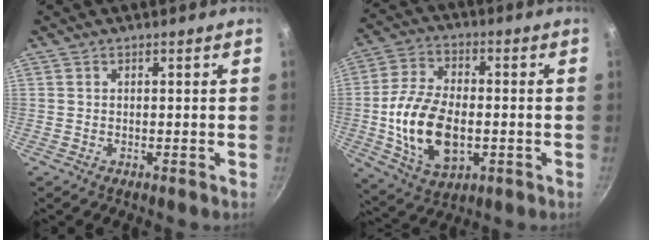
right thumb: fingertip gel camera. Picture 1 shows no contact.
{"total": 16.2, "force": [-2.3, 9.6, 12.8], "torque": [-0.231, 0.016, -0.035]}